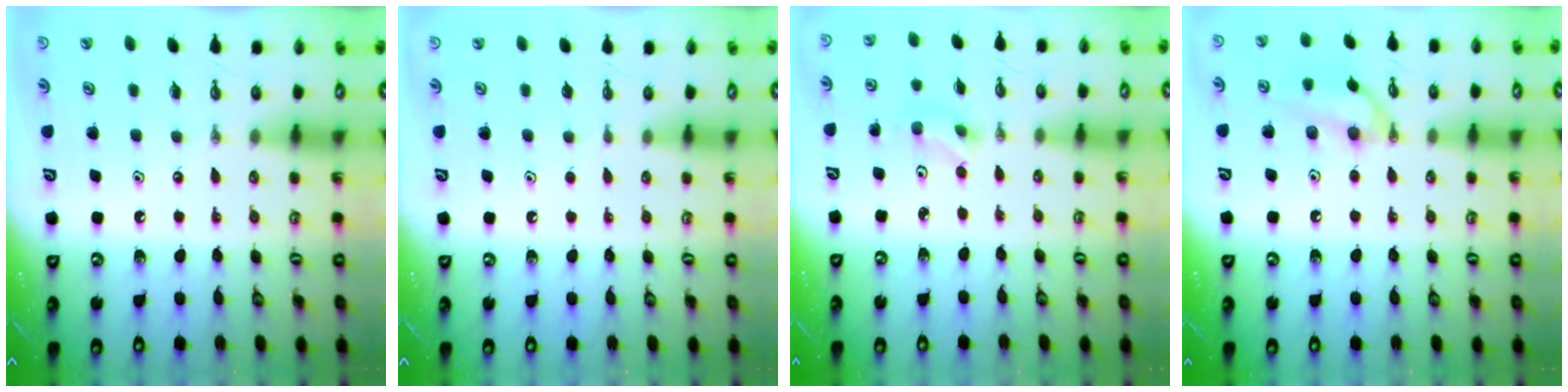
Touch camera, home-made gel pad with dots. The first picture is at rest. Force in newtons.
{"total": 0.9, "press": 0.1, "slide": 0.9}
{"total": 2.9, "press": 2.8, "slide": 0.6}
{"total": 11.7, "press": 9.6, "slide": 6.6}